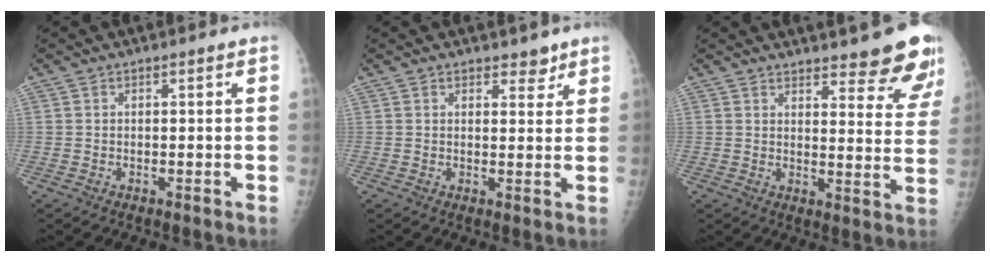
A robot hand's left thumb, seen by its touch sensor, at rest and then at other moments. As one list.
[{"total": 2.8, "force": [2.2, 1.5, 0.9], "torque": [0.009, -0.013, 0.029]}, {"total": 13.6, "force": [11.4, 3.2, 6.8], "torque": [-0.045, -0.077, 0.126]}]